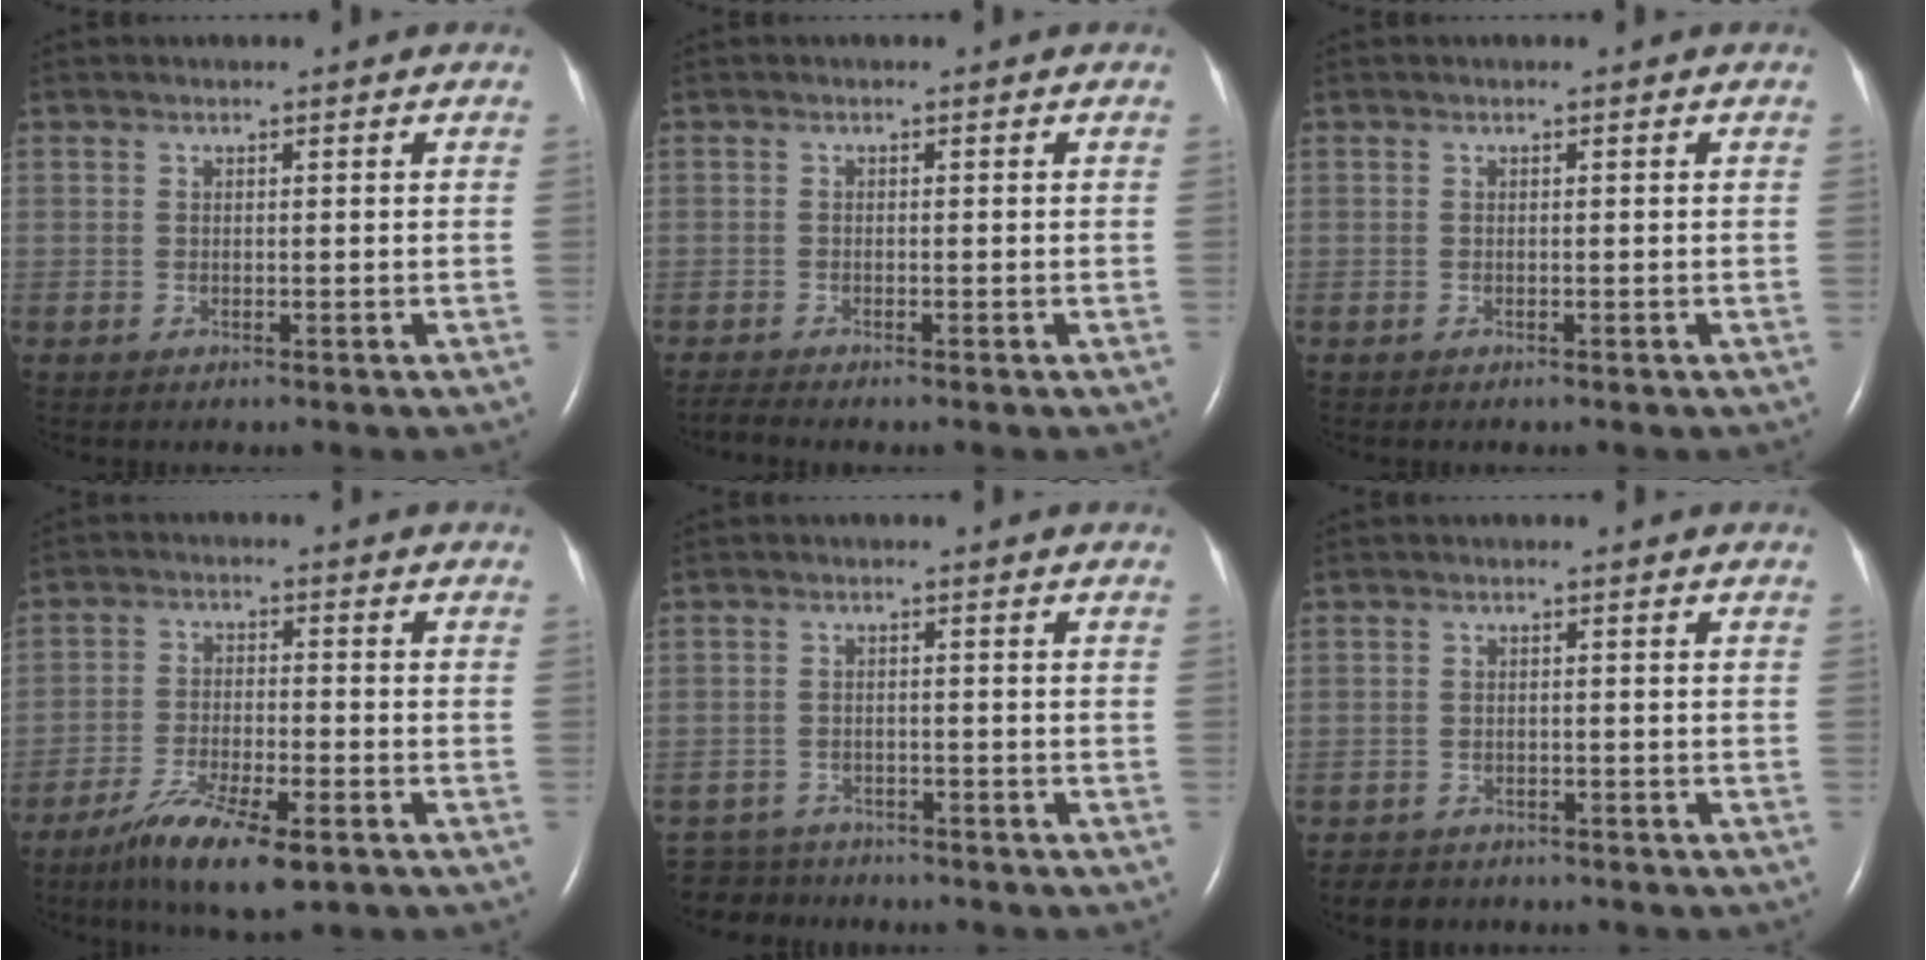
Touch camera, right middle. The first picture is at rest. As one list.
[{"total": 1.3, "force": [-1.2, -0.3, 0.3], "torque": [-0.014, -0.006, -0.024]}, {"total": 0.0}, {"total": 10.0, "force": [-6.3, 1.9, 7.6], "torque": [-0.145, -0.022, -0.105]}, {"total": 5.9, "force": [-5.5, 2.1, -0.2], "torque": [0.007, -0.001, -0.087]}, {"total": 3.8, "force": [-3.2, 2.0, 0.3], "torque": [-0.011, 0.002, -0.044]}]